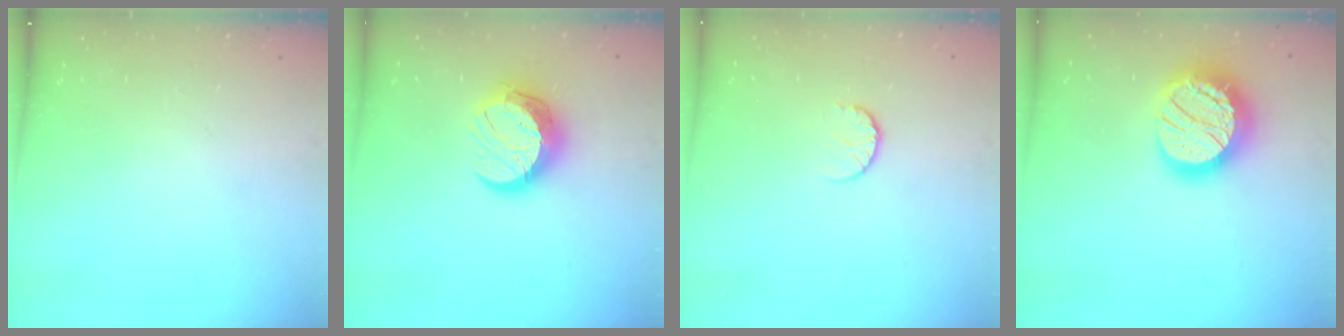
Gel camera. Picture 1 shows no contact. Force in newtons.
{"total": 12.3, "press": 12.3, "slide": 0.9}
{"total": 6.5, "press": 6.5, "slide": 0.6}
{"total": 19.6, "press": 19.5, "slide": 1.3}